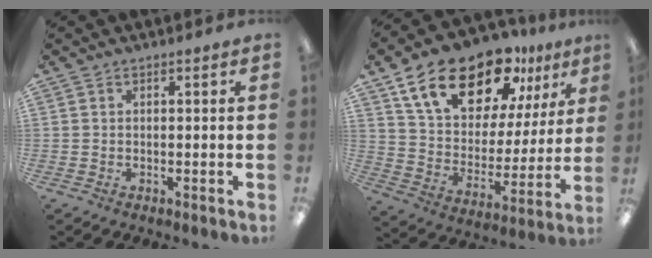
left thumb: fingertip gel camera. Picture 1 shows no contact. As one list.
[{"total": 21.1, "force": [14.6, 10.1, 11.3], "torque": [-0.203, -0.075, 0.260]}]